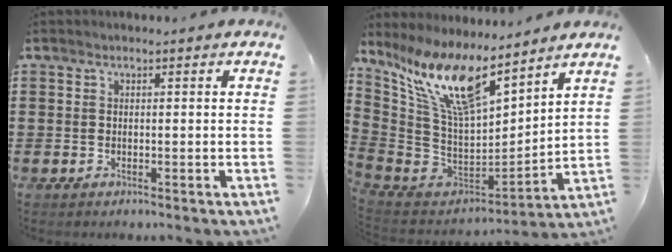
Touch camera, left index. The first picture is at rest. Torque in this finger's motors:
{"motor_torque": [1.27, -0.87, 0.70, 0.21]}